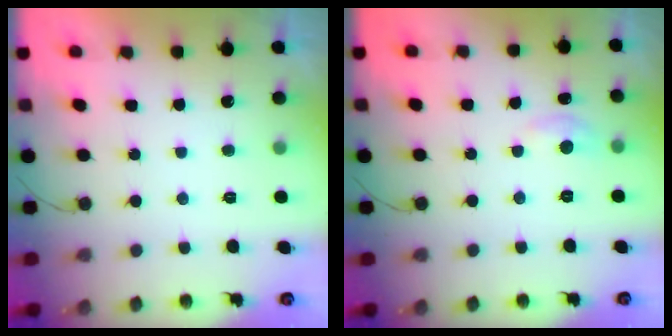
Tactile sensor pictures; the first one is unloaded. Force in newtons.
{"total": 5.0, "press": 5.0, "slide": 0.5}